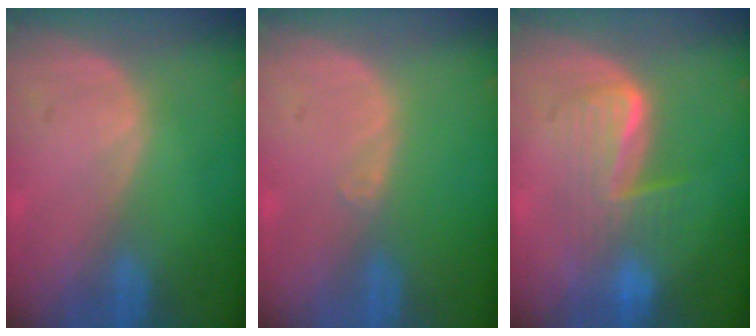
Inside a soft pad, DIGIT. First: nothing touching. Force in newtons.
{"total": 0.6, "press": 0.5, "slide": 0.4}
{"total": 6.6, "press": 6.5, "slide": 0.8}